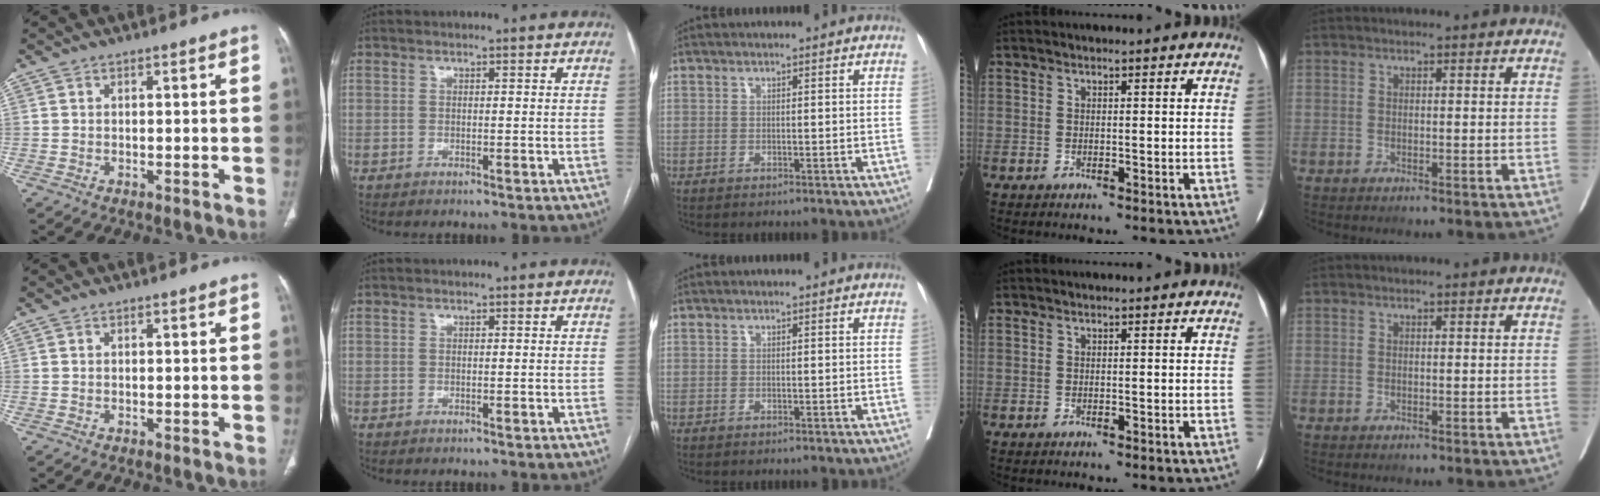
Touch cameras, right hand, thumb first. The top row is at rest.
{}